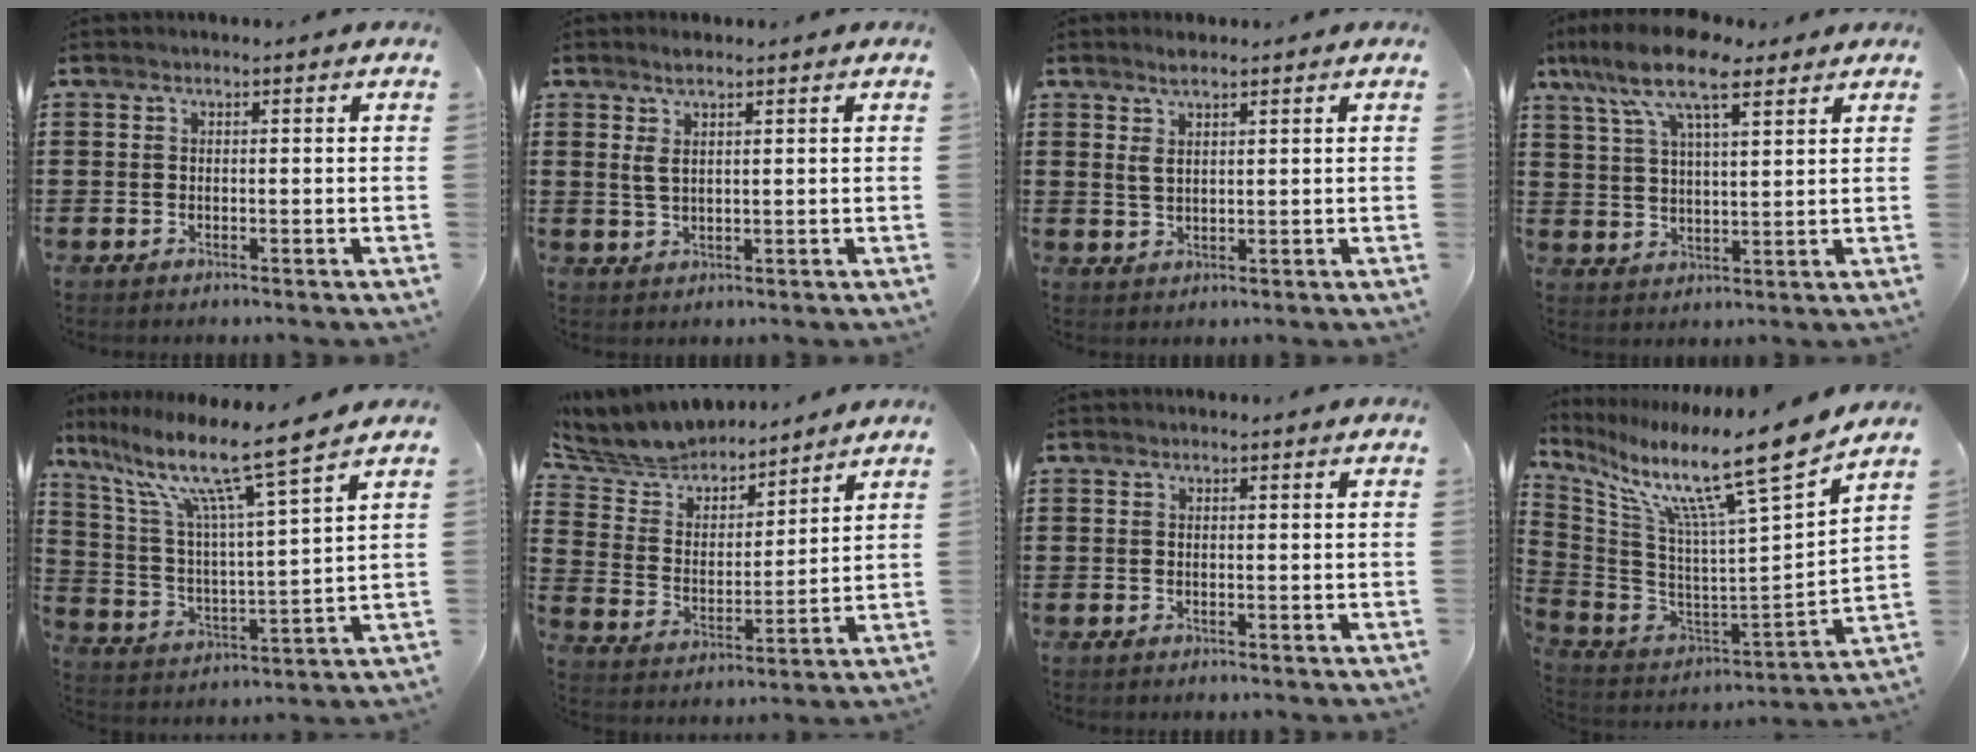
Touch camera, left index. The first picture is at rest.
{"total": 3.2, "force": [1.7, 1.0, 2.5], "torque": [-0.053, 0.005, 0.030]}
{"total": 3.0, "force": [1.9, 1.1, 2.0], "torque": [-0.043, 0.006, 0.034]}
{"total": 11.4, "force": [7.7, 3.8, 7.5], "torque": [-0.166, -0.006, 0.140]}
{"total": 11.4, "force": [8.5, 0.1, 7.6], "torque": [-0.178, -0.051, 0.135]}
{"total": 6.0, "force": [5.8, 1.4, 0.6], "torque": [-0.048, -0.039, 0.097]}
{"total": 0.0}
{"total": 14.2, "force": [10.6, 0.1, 9.4], "torque": [-0.196, -0.080, 0.163]}